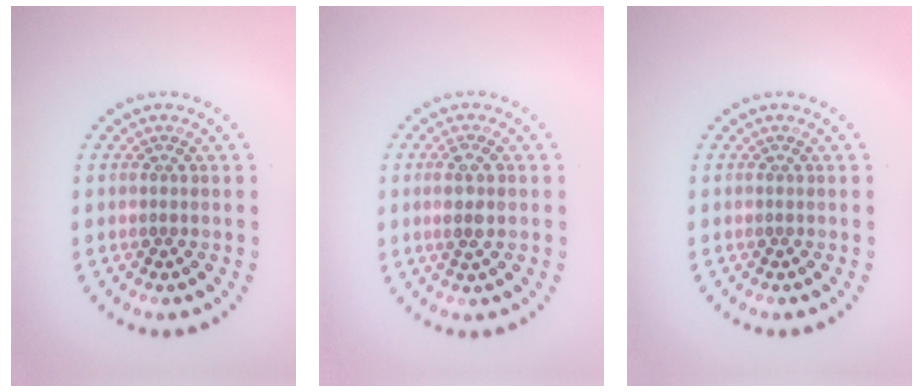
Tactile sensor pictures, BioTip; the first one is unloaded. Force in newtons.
{"total": 1.7, "press": 1.5, "slide": 0.8}
{"total": 0.0}